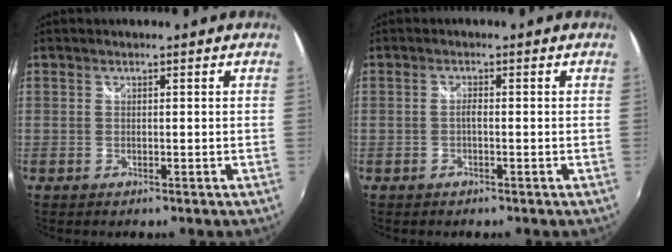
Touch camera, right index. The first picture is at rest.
{"total": 0.9, "force": [-0.3, 0.1, 0.9], "torque": [-0.019, 0.007, -0.004]}